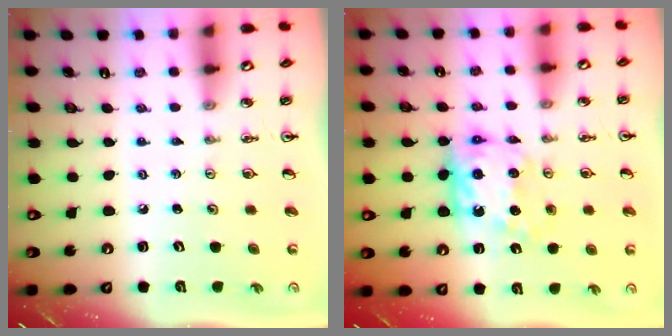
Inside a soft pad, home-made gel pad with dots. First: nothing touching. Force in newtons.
{"total": 11.6, "press": 11.6, "slide": 0.5}